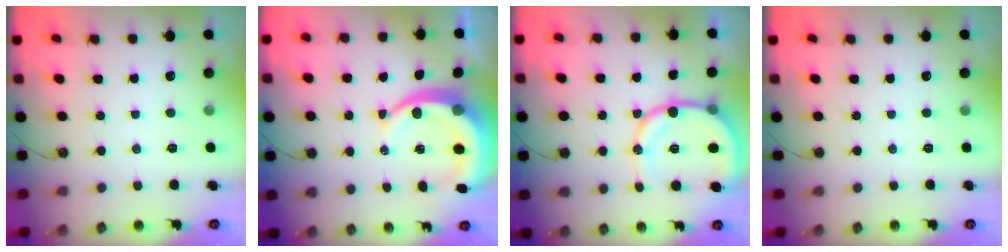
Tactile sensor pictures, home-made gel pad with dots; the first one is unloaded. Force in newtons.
{"total": 11.1, "press": 11.1, "slide": 1.3}
{"total": 13.9, "press": 13.6, "slide": 2.8}
{"total": 0.0}